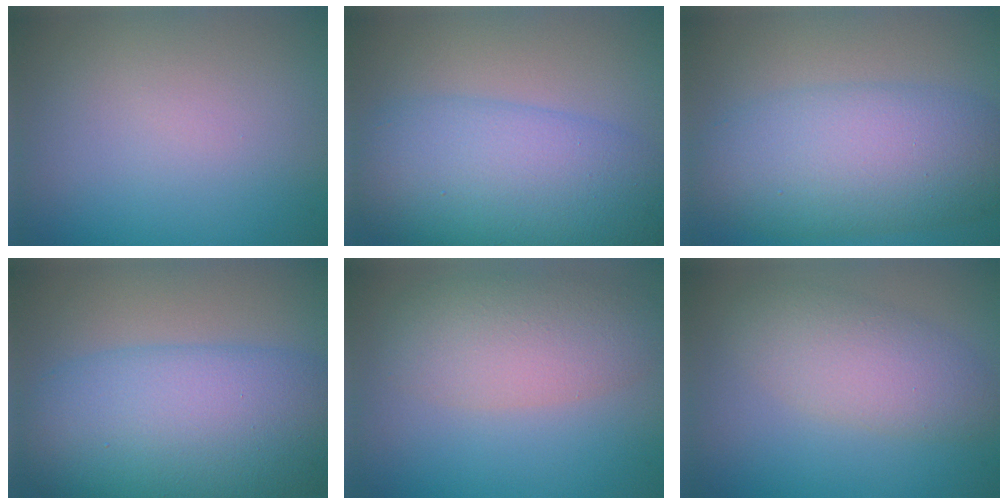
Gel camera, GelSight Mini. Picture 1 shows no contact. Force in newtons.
{"total": 9.7, "press": 9.7, "slide": 0.1}
{"total": 8.1, "press": 8.1, "slide": 0.3}
{"total": 12.0, "press": 12.0, "slide": 0.2}
{"total": 5.0, "press": 5.0, "slide": 0.3}
{"total": 4.1, "press": 4.1, "slide": 0.1}